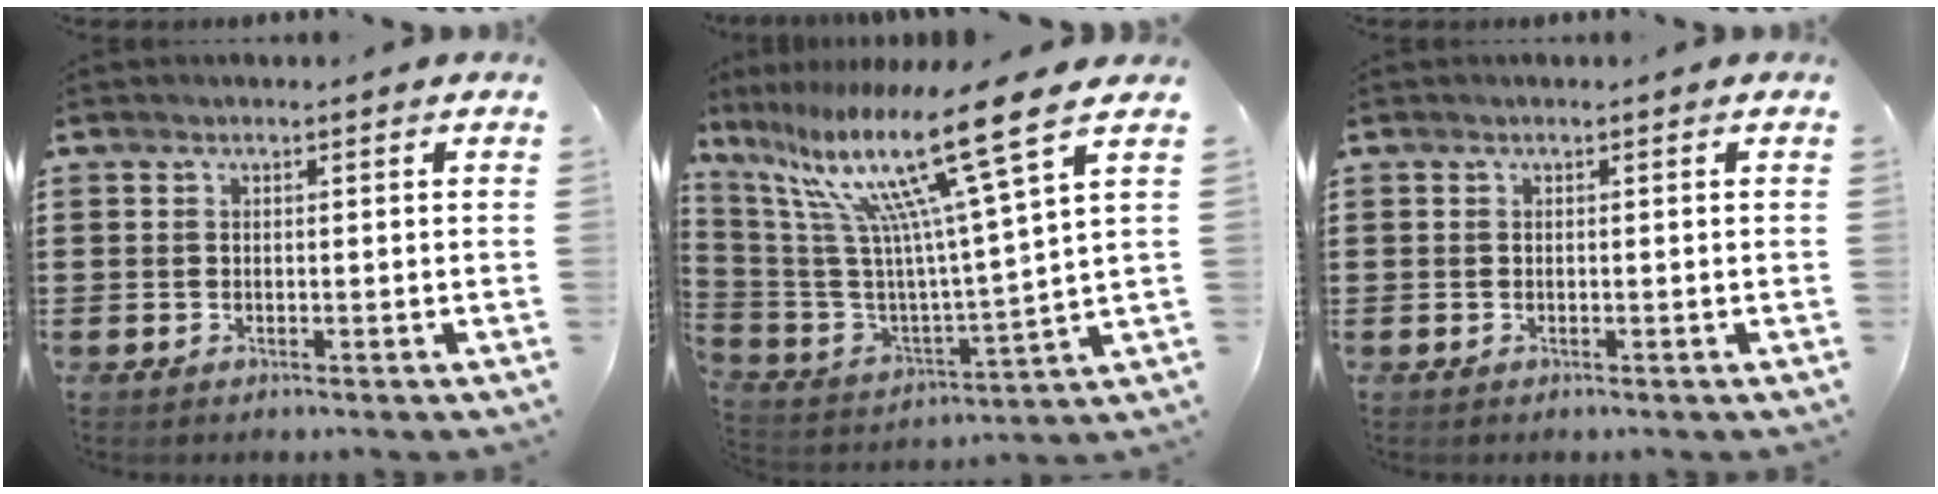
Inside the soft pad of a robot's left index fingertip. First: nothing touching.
{"total": 17.9, "force": [11.5, 1.4, 13.7], "torque": [-0.284, -0.069, 0.176]}
{"total": 0.0}